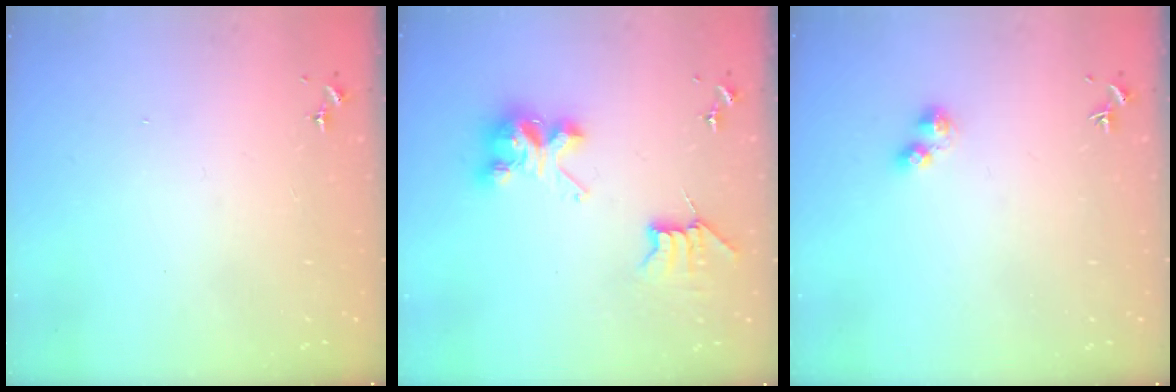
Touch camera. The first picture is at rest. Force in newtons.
{"total": 8.9, "press": 8.9, "slide": 0.5}
{"total": 3.5, "press": 3.4, "slide": 0.5}